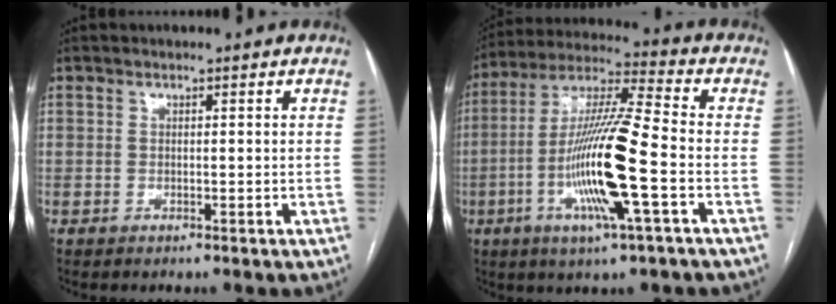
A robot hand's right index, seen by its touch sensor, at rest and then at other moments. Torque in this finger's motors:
{"motor_torque": [2.14, 0.00, 1.05, 0.21]}